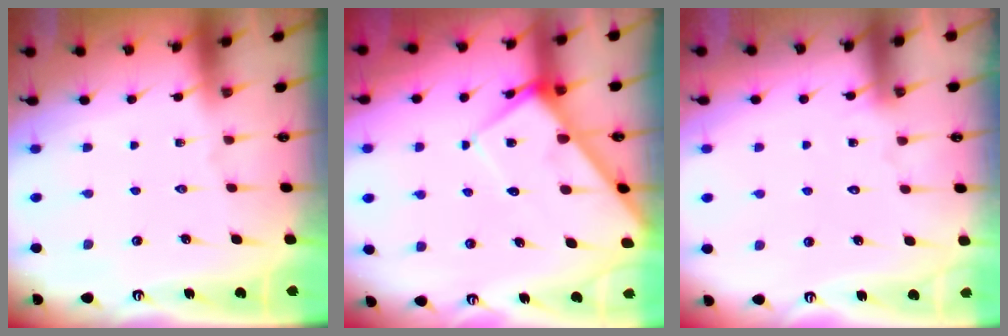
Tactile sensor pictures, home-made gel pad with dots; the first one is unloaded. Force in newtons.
{"total": 7.7, "press": 7.7, "slide": 0.7}
{"total": 5.4, "press": 5.4, "slide": 0.3}